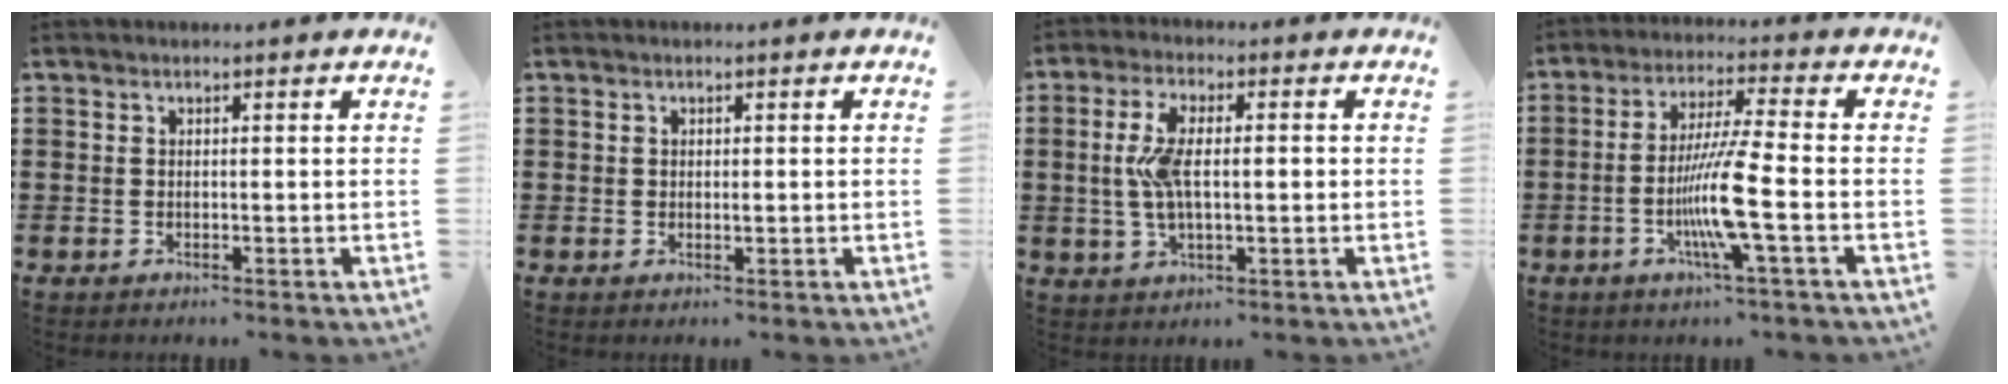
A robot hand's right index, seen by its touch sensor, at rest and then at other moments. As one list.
[{"total": 0.8, "force": [0.1, 0.5, 0.6], "torque": [-0.012, 0.002, 0.001]}, {"total": 6.9, "force": [0.4, 2.3, 6.5], "torque": [-0.144, 0.000, -0.003]}, {"total": 9.4, "force": [-2.8, 0.0, 9.0], "torque": [-0.179, -0.016, -0.059]}]